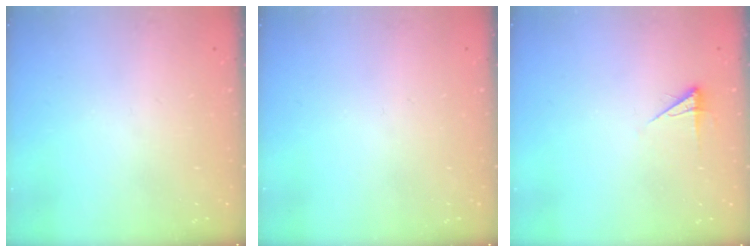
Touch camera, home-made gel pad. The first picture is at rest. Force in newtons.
{"total": 0.0}
{"total": 3.9, "press": 3.9, "slide": 0.5}